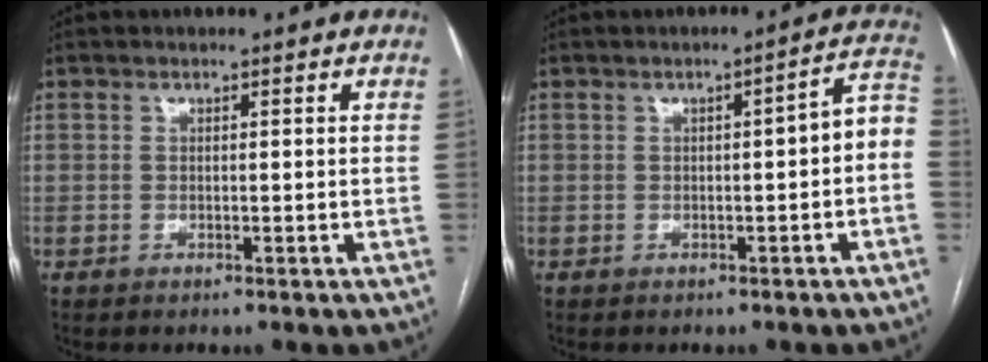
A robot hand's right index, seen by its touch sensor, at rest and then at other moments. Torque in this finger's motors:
{"motor_torque": [0.43, -0.18, 0.15, 0.02]}